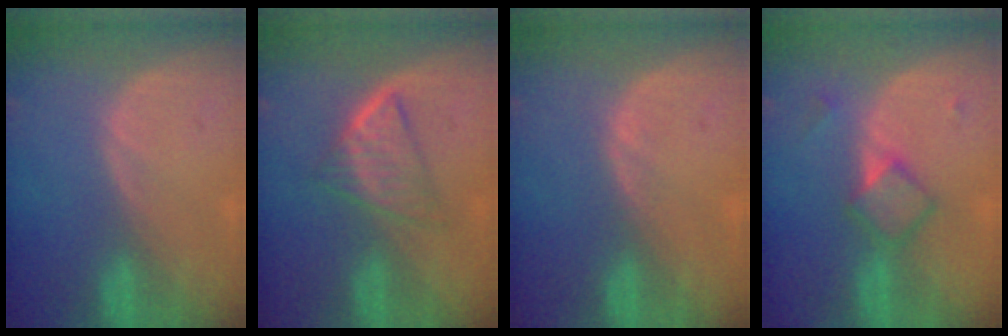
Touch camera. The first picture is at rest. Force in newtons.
{"total": 5.4, "press": 5.0, "slide": 2.0}
{"total": 0.7, "press": 0.6, "slide": 0.3}
{"total": 4.7, "press": 4.5, "slide": 1.2}